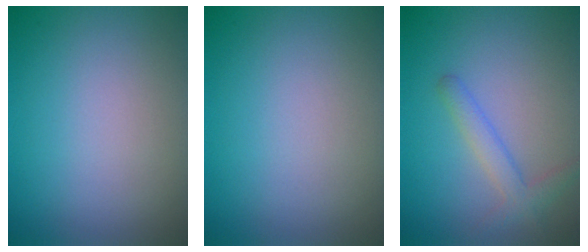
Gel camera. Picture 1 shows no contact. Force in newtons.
{"total": 0.0}
{"total": 2.2, "press": 2.2, "slide": 0.1}